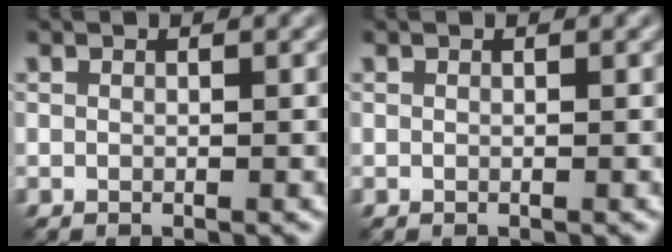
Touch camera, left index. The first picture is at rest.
{"total": 0.0}